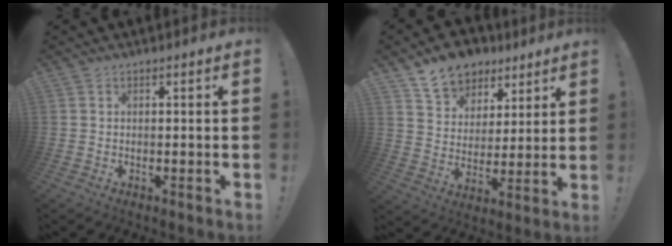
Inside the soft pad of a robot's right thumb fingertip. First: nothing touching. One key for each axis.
{"total": 12.5, "fx": 9.1, "fy": 7.9, "fz": 3.2, "tx": -0.049, "ty": -0.064, "tz": 0.173}